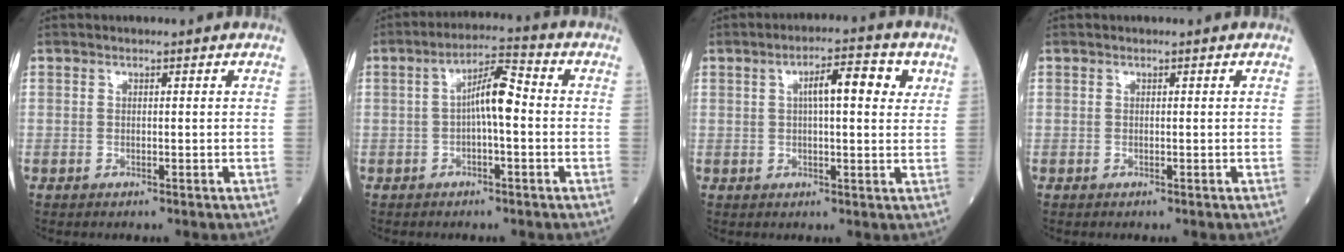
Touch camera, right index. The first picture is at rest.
{"total": 6.2, "force": [-0.2, 1.2, 6.1], "torque": [-0.105, 0.022, -0.008]}
{"total": 7.0, "force": [2.2, 1.7, 6.4], "torque": [-0.097, 0.016, 0.028]}
{"total": 0.0}